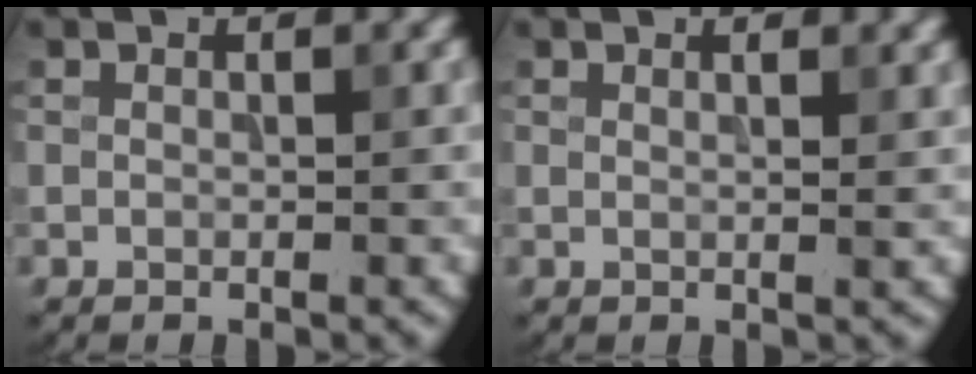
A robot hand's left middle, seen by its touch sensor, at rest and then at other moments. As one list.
[{"total": 1.7, "force": [0.9, 0.6, 1.3], "torque": [-0.009, 0.003, 0.007]}]